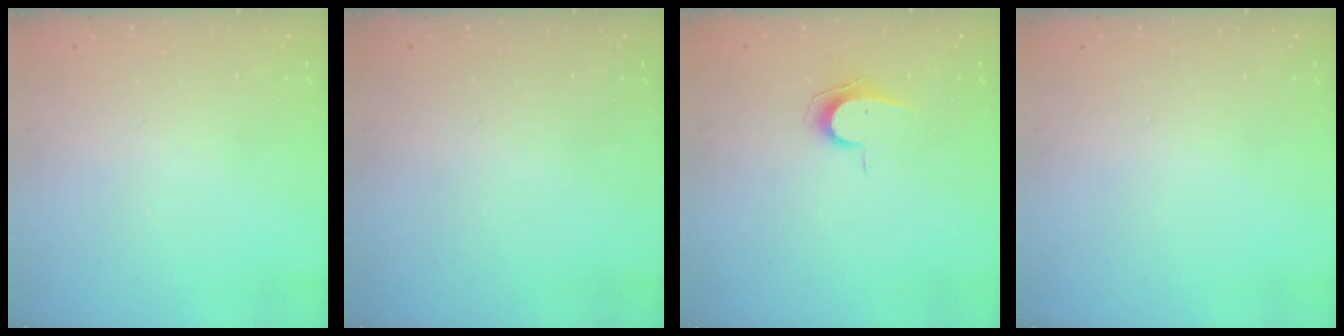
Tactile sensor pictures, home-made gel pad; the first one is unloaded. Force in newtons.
{"total": 0.0}
{"total": 7.7, "press": 7.6, "slide": 0.4}
{"total": 0.0}